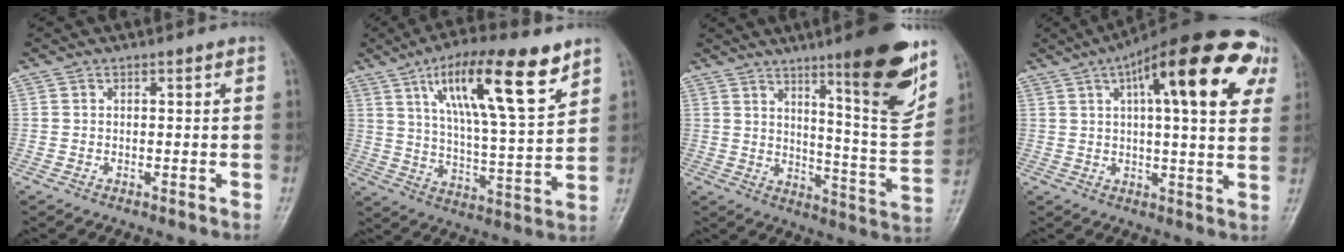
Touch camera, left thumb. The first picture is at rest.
{"total": 18.8, "force": [10.1, 4.7, 15.1], "torque": [-0.233, -0.033, 0.172]}
{"total": 18.0, "force": [10.3, 2.6, 14.6], "torque": [-0.173, -0.063, 0.155]}
{"total": 23.9, "force": [9.6, 7.2, 20.7], "torque": [-0.282, 0.013, 0.127]}